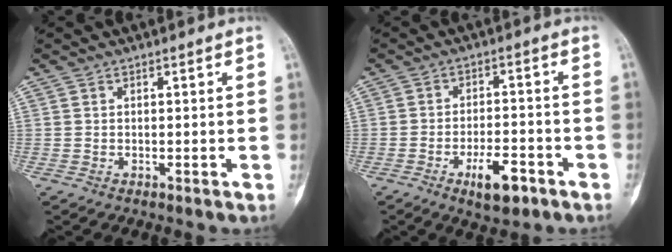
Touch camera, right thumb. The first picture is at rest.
{"total": 7.3, "force": [-3.9, 2.9, 5.4], "torque": [-0.077, 0.021, -0.058]}